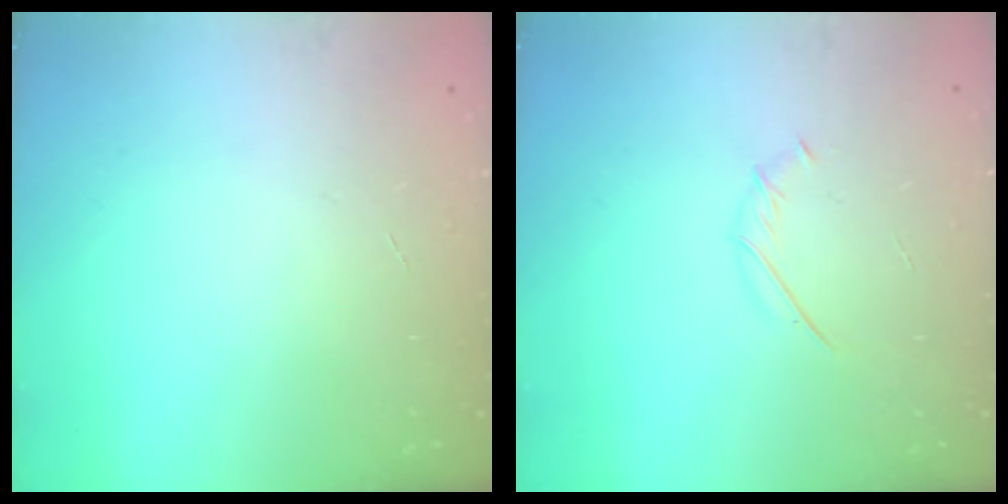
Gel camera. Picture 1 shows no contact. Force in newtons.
{"total": 1.9, "press": 1.8, "slide": 0.6}